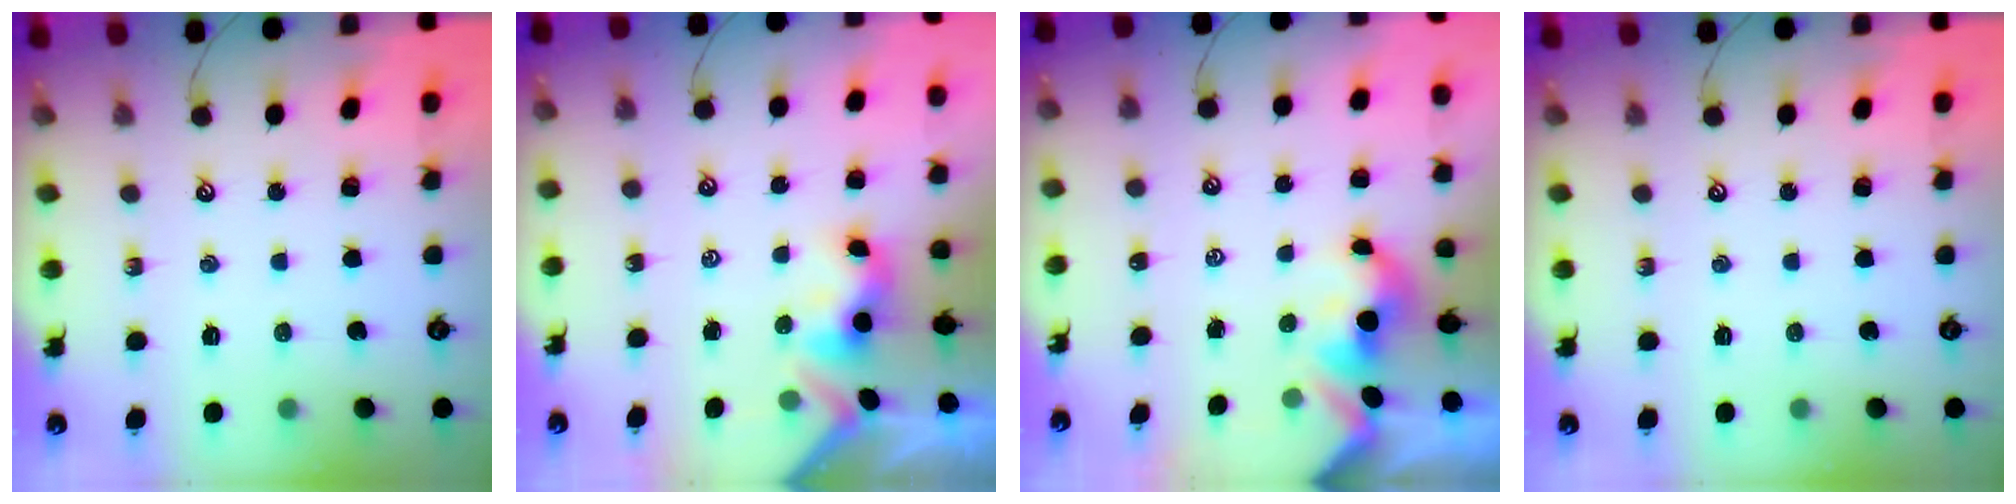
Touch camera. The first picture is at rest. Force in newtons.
{"total": 3.6, "press": 3.6, "slide": 0.3}
{"total": 1.9, "press": 1.9, "slide": 0.1}
{"total": 0.0}